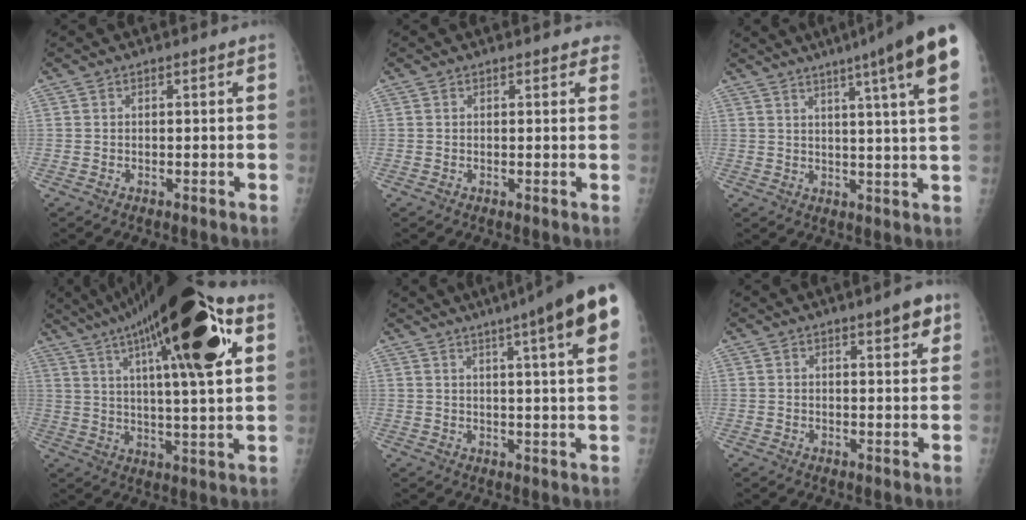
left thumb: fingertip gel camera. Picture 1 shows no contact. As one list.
[{"total": 2.2, "force": [1.9, 0.9, 0.5], "torque": [0.015, -0.006, 0.006]}, {"total": 16.1, "force": [8.9, 0.2, 13.4], "torque": [-0.178, -0.020, 0.096]}, {"total": 27.3, "force": [12.0, 6.3, 23.8], "torque": [-0.378, 0.004, 0.188]}, {"total": 16.3, "force": [8.6, 1.4, 13.8], "torque": [-0.179, -0.010, 0.098]}, {"total": 4.6, "force": [2.6, 1.4, 3.5], "torque": [-0.035, -0.011, 0.031]}]